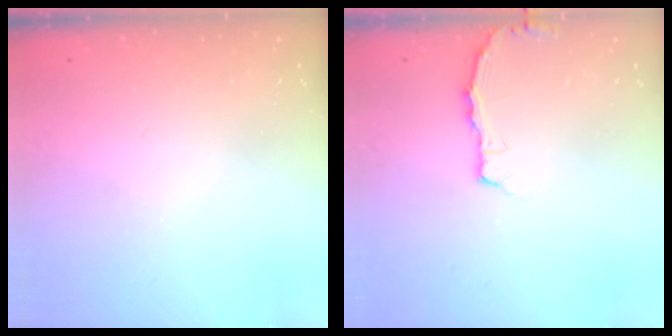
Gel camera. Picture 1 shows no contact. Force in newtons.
{"total": 2.9, "press": 2.9, "slide": 0.5}